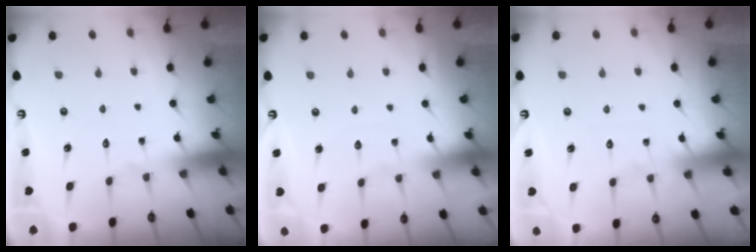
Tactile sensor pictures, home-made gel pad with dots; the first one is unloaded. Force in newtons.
{"total": 3.2, "press": 3.1, "slide": 0.4}
{"total": 4.7, "press": 4.6, "slide": 0.6}